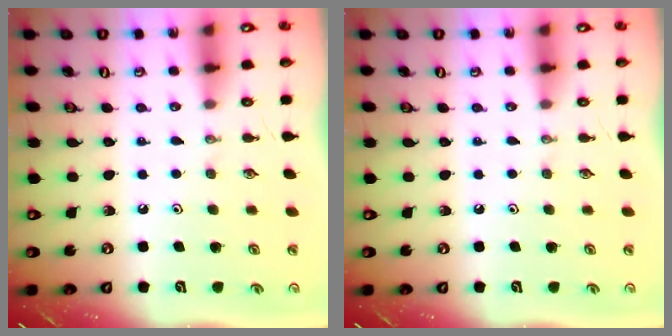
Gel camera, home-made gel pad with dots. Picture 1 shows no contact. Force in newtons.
{"total": 0.0}